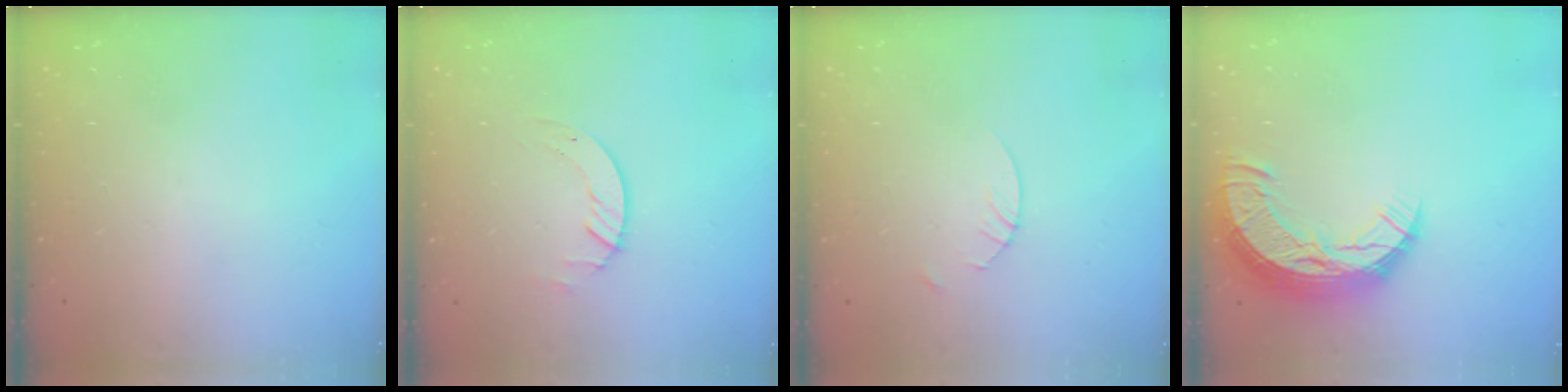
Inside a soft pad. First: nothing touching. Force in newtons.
{"total": 2.0, "press": 2.0, "slide": 0.2}
{"total": 1.4, "press": 1.4, "slide": 0.2}
{"total": 13.5, "press": 13.4, "slide": 1.2}